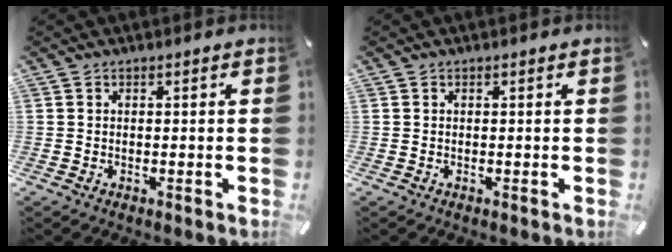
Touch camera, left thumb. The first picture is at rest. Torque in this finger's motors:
{"motor_torque": [-0.19, -0.26, -0.13, 0.08, 0.00]}